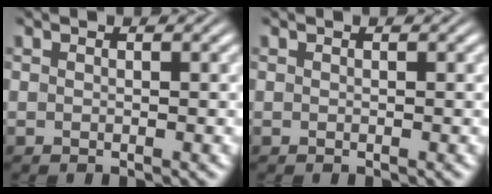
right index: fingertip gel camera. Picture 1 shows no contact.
{"total": 0.0}